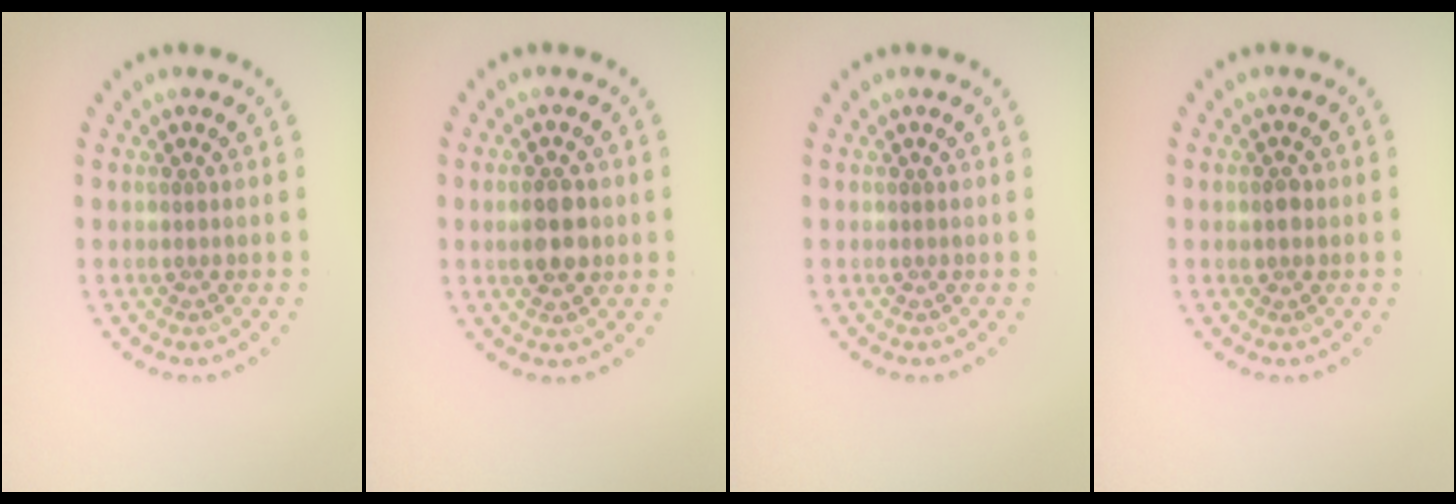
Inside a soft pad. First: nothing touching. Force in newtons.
{"total": 3.3, "press": 3.3, "slide": 0.3}
{"total": 0.0}
{"total": 1.1, "press": 1.1, "slide": 0.2}